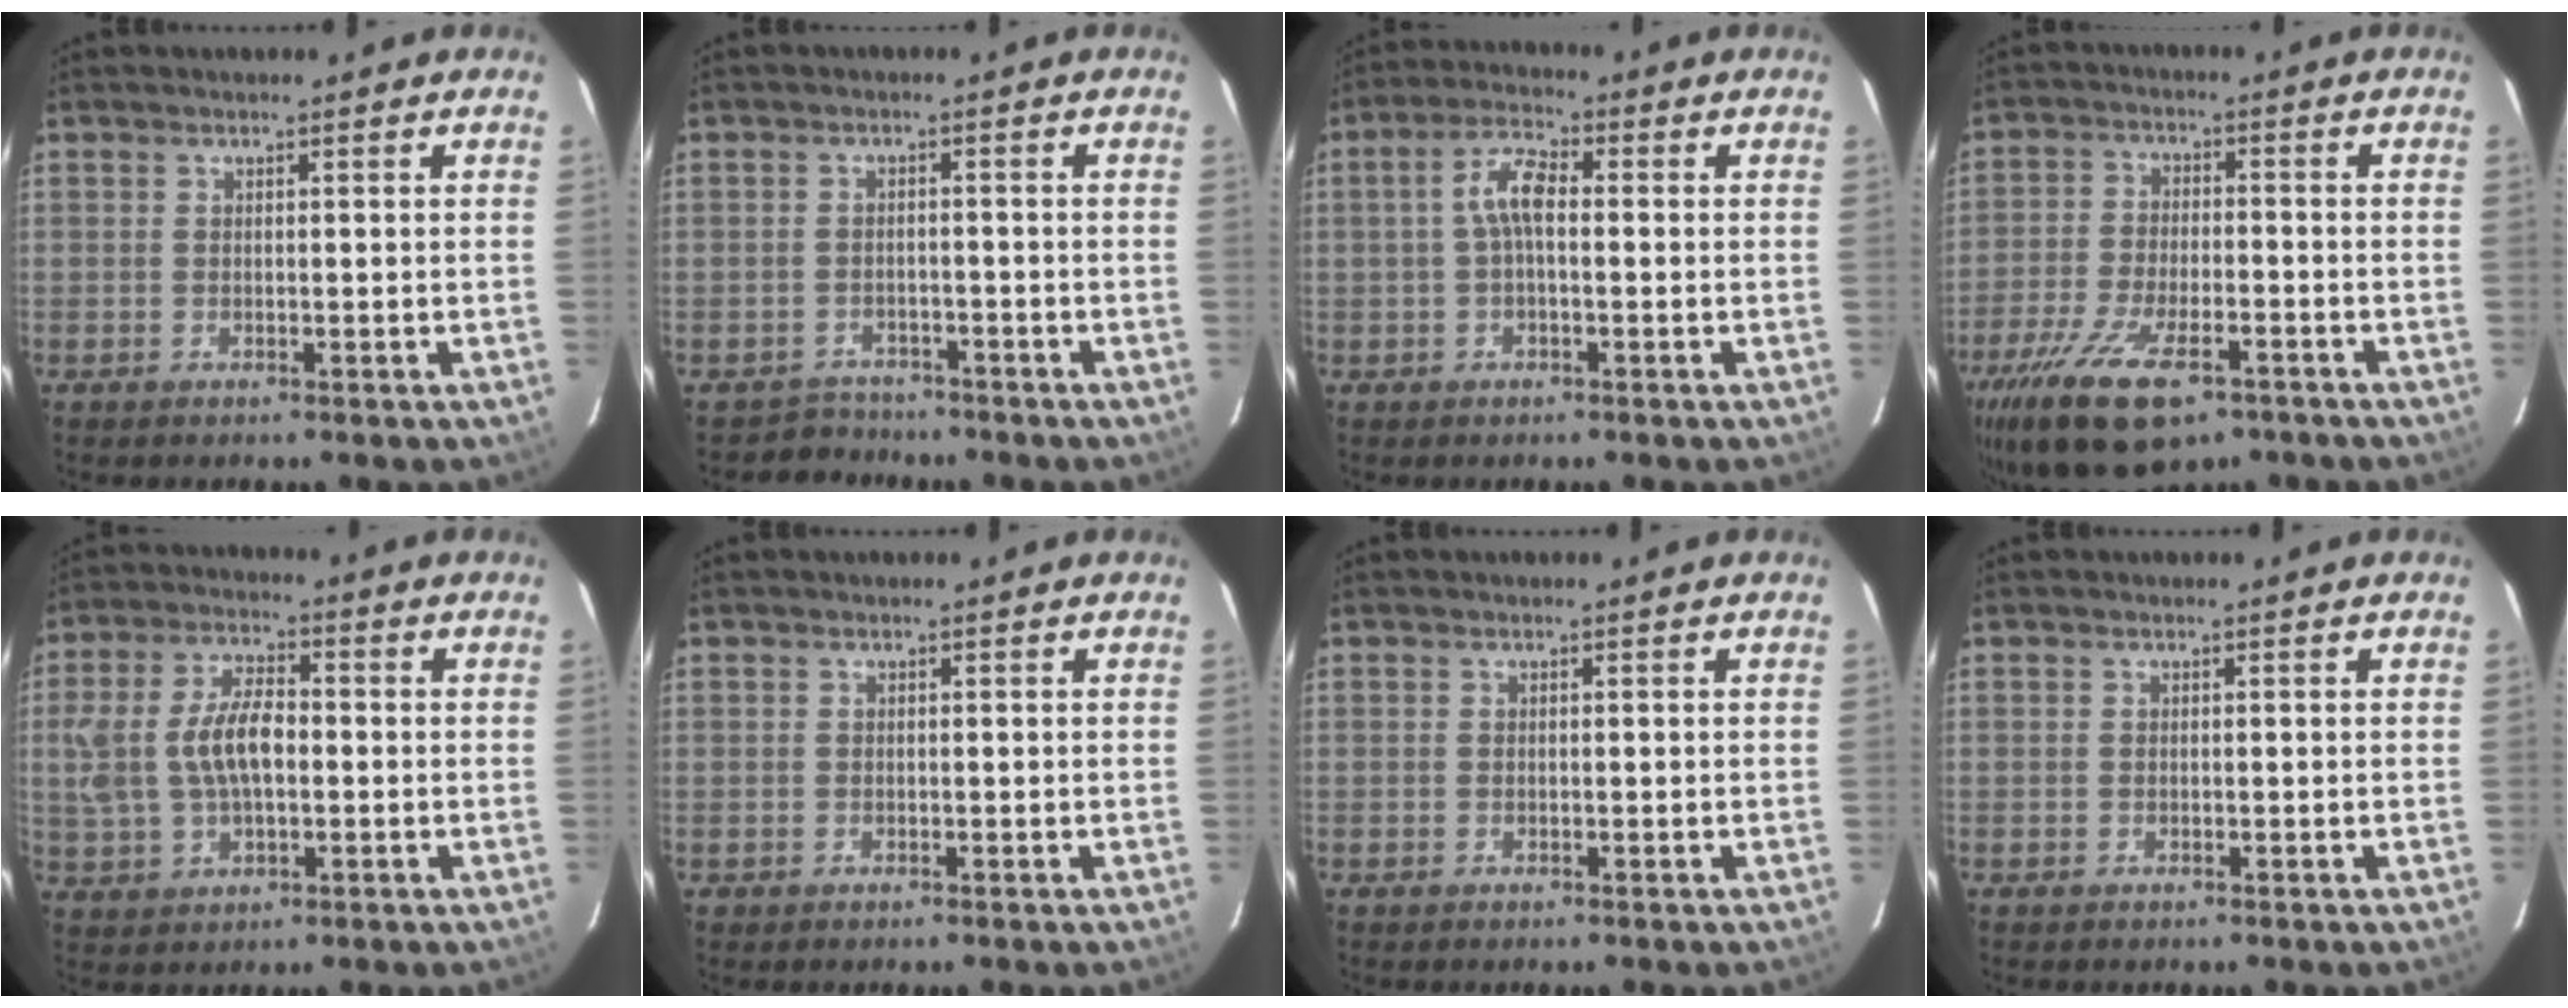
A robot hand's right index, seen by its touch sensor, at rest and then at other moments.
{"total": 3.9, "force": [-3.2, 2.1, -0.7], "torque": [0.003, 0.012, -0.052]}
{"total": 5.3, "force": [-0.1, 2.1, 4.9], "torque": [-0.101, 0.017, -0.003]}
{"total": 17.2, "force": [-10.7, 7.1, 11.5], "torque": [-0.246, -0.043, -0.184]}
{"total": 11.1, "force": [-0.2, 6.0, 9.3], "torque": [-0.193, 0.013, 0.001]}
{"total": 0.7, "force": [-0.1, 0.7, -0.1], "torque": [0.002, 0.003, 0.000]}
{"total": 0.0}
{"total": 0.0}